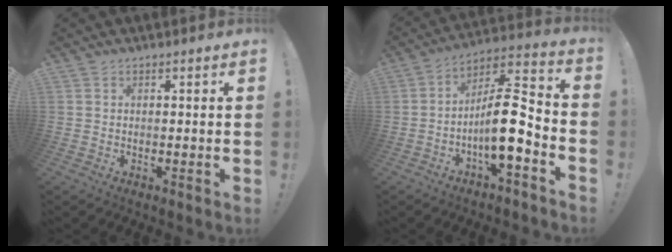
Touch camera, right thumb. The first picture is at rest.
{"total": 15.0, "force": [-4.2, 4.2, 13.8], "torque": [-0.236, 0.022, -0.065]}